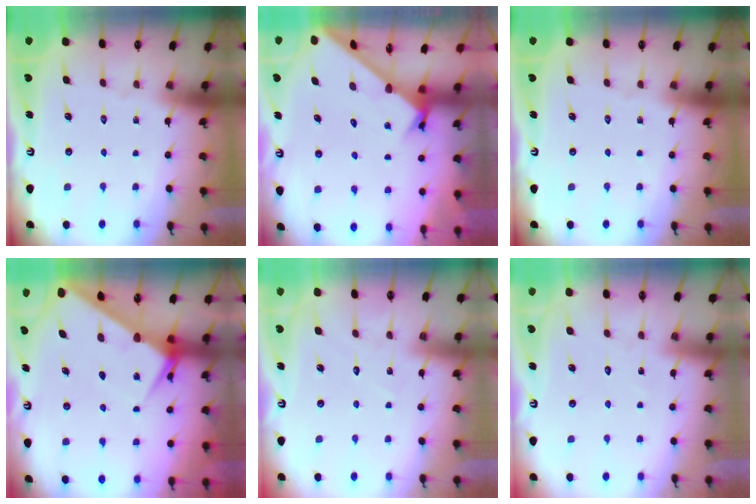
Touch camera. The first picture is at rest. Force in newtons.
{"total": 2.1, "press": 2.1, "slide": 0.1}
{"total": 0.0}
{"total": 6.9, "press": 6.9, "slide": 0.7}
{"total": 4.7, "press": 4.7, "slide": 0.4}
{"total": 4.6, "press": 4.6, "slide": 0.3}